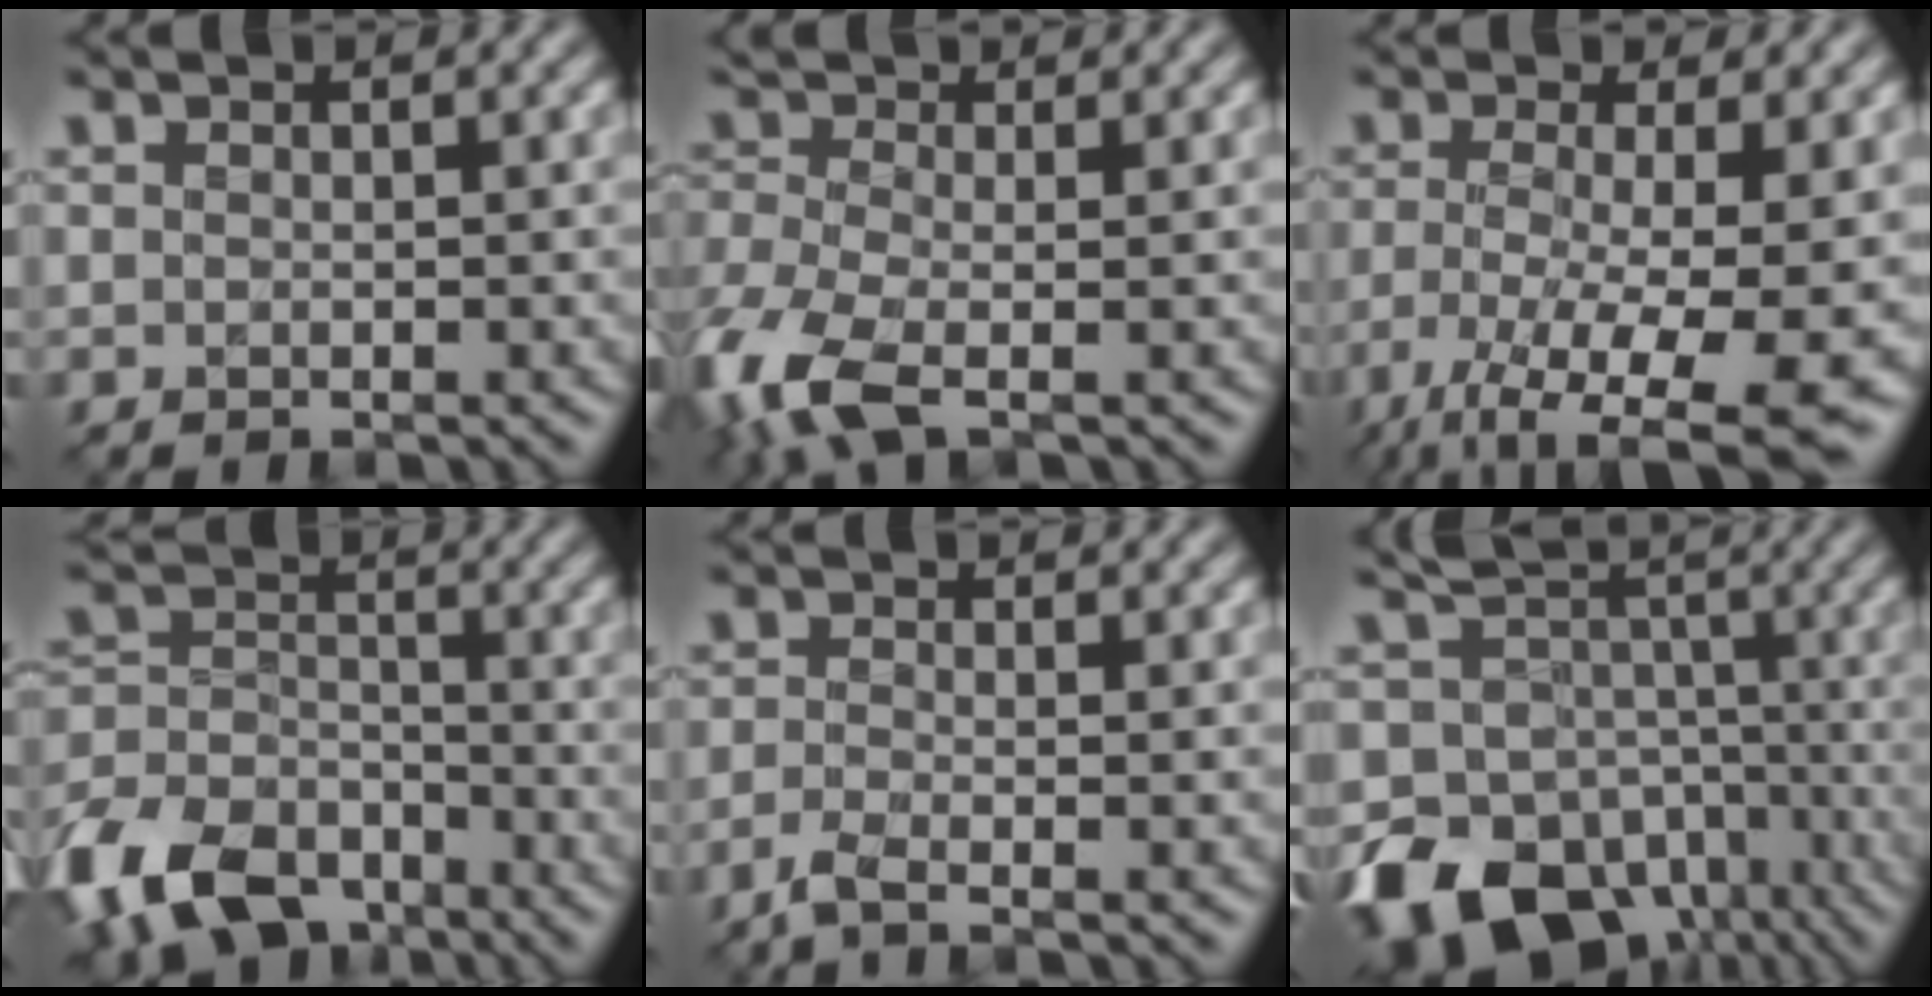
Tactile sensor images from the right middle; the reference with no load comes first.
{"total": 7.2, "force": [-3.3, 3.3, 5.5], "torque": [-0.146, -0.017, -0.075]}
{"total": 9.2, "force": [-4.0, 2.9, 7.7], "torque": [-0.150, -0.031, -0.070]}
{"total": 11.9, "force": [-8.2, 6.9, 5.0], "torque": [-0.092, -0.011, -0.162]}
{"total": 2.3, "force": [-1.5, 0.5, 1.7], "torque": [-0.035, -0.011, -0.042]}
{"total": 14.8, "force": [-8.1, 10.8, 6.1], "torque": [-0.115, -0.027, -0.129]}